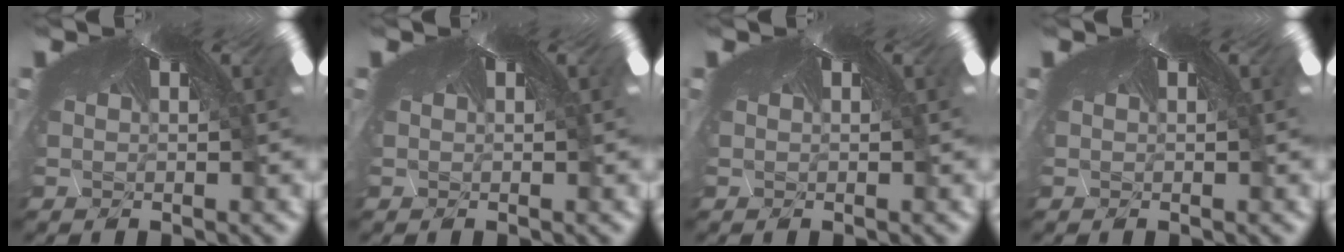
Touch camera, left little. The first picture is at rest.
{"total": 0.0}
{"total": 0.0}
{"total": 0.0}